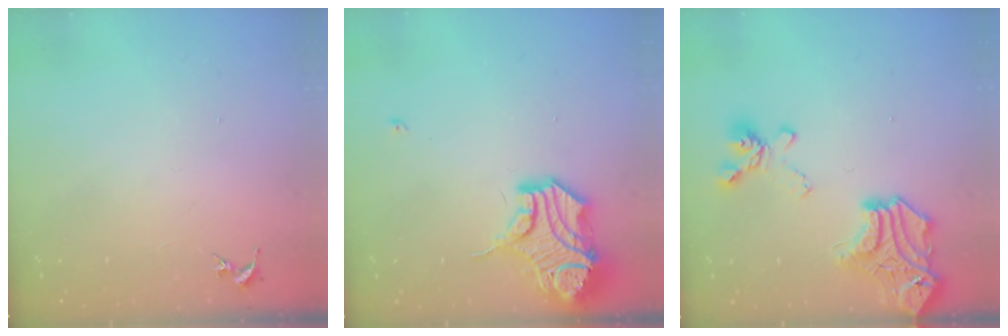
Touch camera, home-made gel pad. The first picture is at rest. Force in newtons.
{"total": 16.3, "press": 16.2, "slide": 2.1}
{"total": 19.7, "press": 19.7, "slide": 1.0}